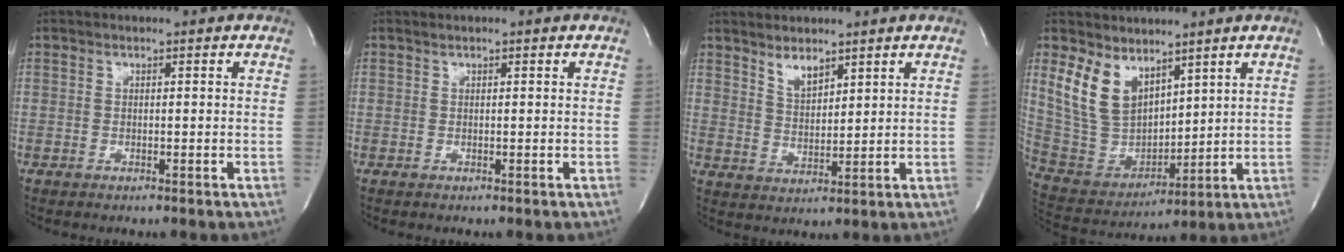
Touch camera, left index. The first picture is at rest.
{"total": 0.0}
{"total": 3.4, "force": [2.6, 1.3, 1.7], "torque": [-0.036, -0.010, 0.055]}
{"total": 10.6, "force": [6.3, 6.2, 5.8], "torque": [-0.134, 0.000, 0.142]}